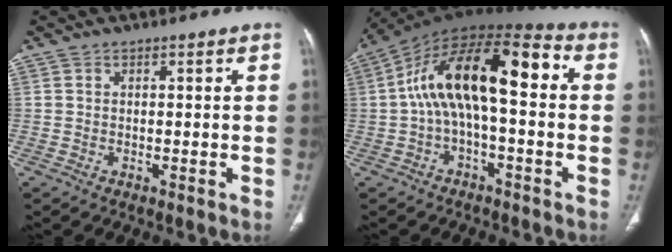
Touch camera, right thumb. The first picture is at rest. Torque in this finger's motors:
{"motor_torque": [0.48, 0.55, 1.65, -0.54, 0.29]}